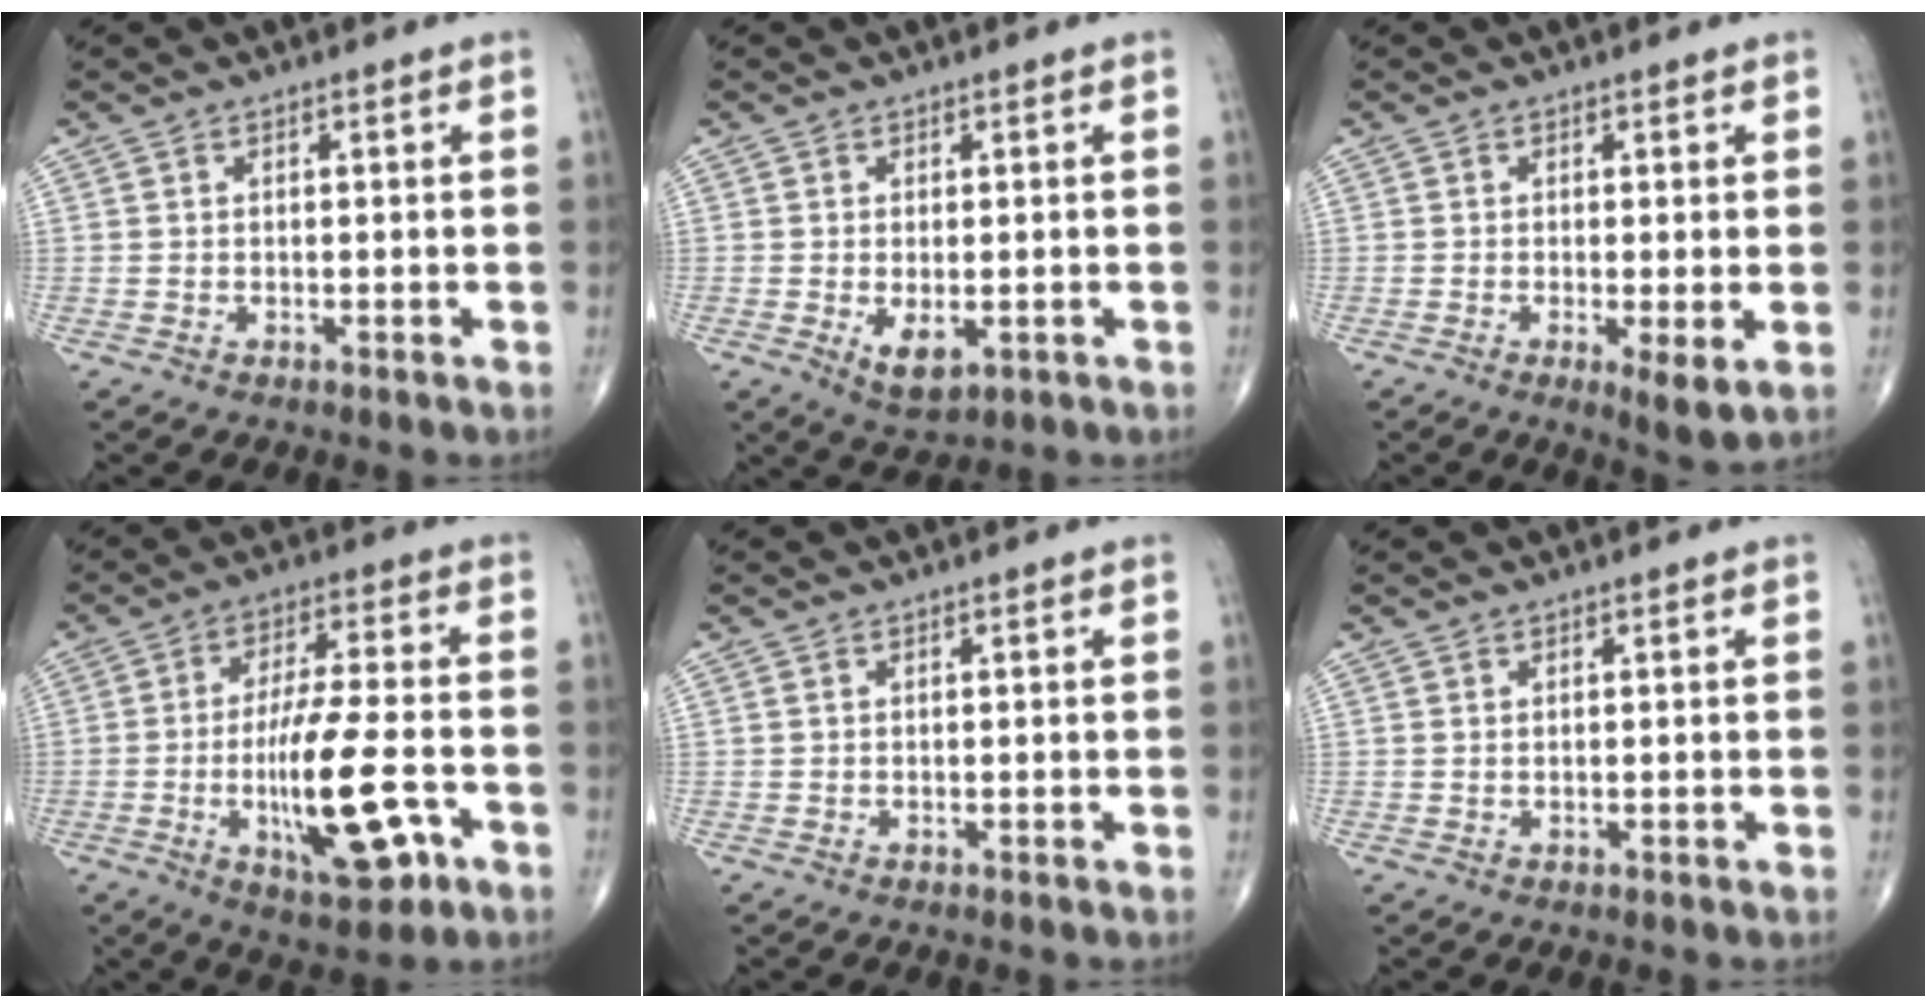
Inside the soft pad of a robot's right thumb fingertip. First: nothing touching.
{"total": 4.6, "force": [-1.1, 2.2, 3.8], "torque": [-0.058, -0.012, -0.009]}
{"total": 4.1, "force": [-0.8, 0.9, 3.9], "torque": [-0.069, -0.017, -0.017]}
{"total": 16.2, "force": [-4.8, 4.9, 14.7], "torque": [-0.249, 0.014, -0.072]}
{"total": 0.0}
{"total": 0.0}